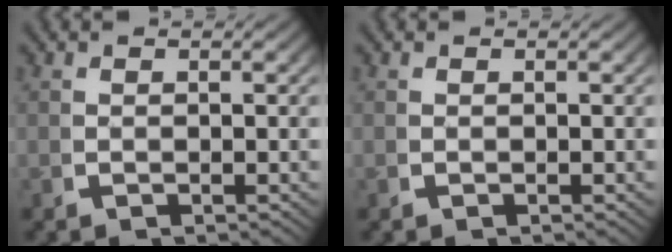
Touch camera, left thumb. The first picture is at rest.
{"total": 0.0}